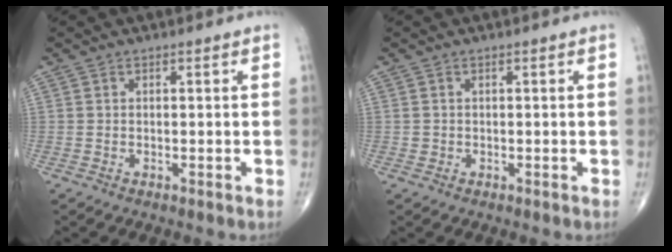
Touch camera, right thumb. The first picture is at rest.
{"total": 0.6, "force": [0.0, 0.6, 0.1], "torque": [0.001, 0.002, 0.001]}